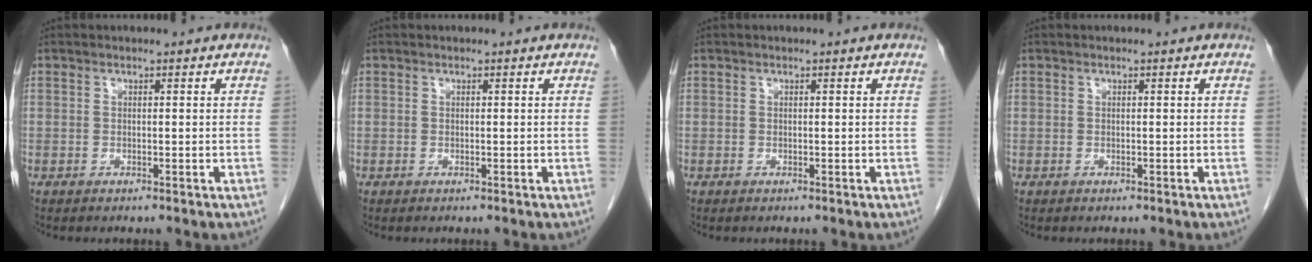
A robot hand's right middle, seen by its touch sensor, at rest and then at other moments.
{"total": 0.0}
{"total": 0.0}
{"total": 0.0}